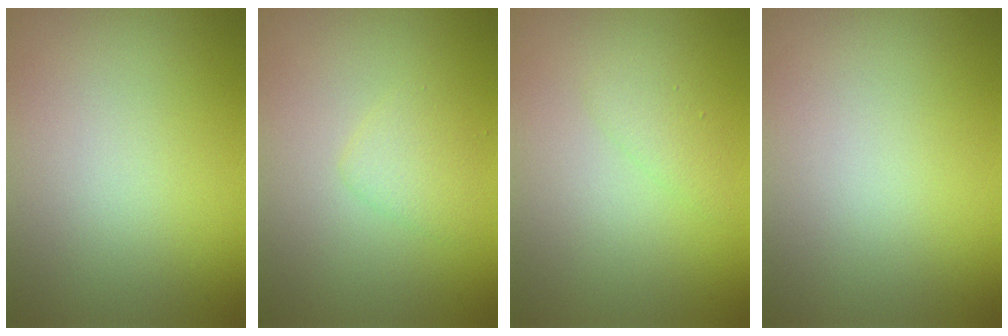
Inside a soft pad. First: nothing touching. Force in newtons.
{"total": 1.6, "press": 1.6, "slide": 0.2}
{"total": 1.4, "press": 1.4, "slide": 0.1}
{"total": 0.0}